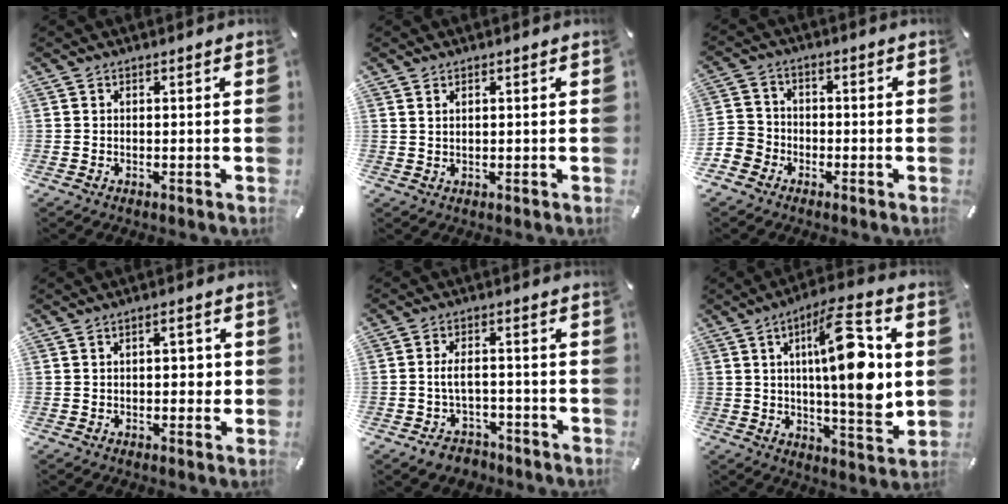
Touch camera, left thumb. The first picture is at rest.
{"total": 0.9, "force": [0.7, 0.3, 0.5], "torque": [-0.010, -0.001, 0.014]}
{"total": 5.1, "force": [-3.0, 4.1, 0.7], "torque": [-0.025, 0.014, -0.059]}
{"total": 3.9, "force": [0.0, 2.2, 3.3], "torque": [-0.045, 0.004, -0.007]}
{"total": 6.0, "force": [-2.5, 4.0, 3.6], "torque": [-0.072, 0.019, -0.048]}
{"total": 20.1, "force": [4.1, 6.0, 18.7], "torque": [-0.298, -0.014, 0.055]}